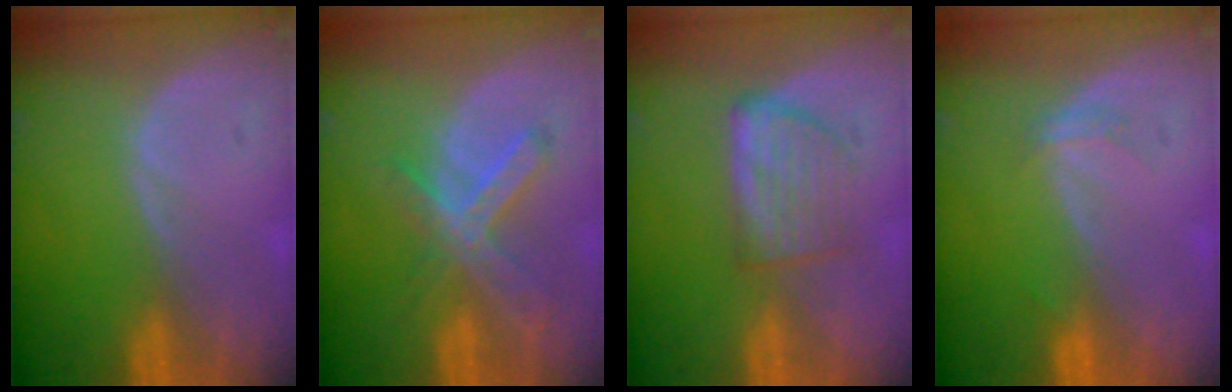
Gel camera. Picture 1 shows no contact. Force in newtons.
{"total": 7.0, "press": 6.1, "slide": 3.6}
{"total": 5.9, "press": 5.4, "slide": 2.4}
{"total": 1.5, "press": 1.4, "slide": 0.3}